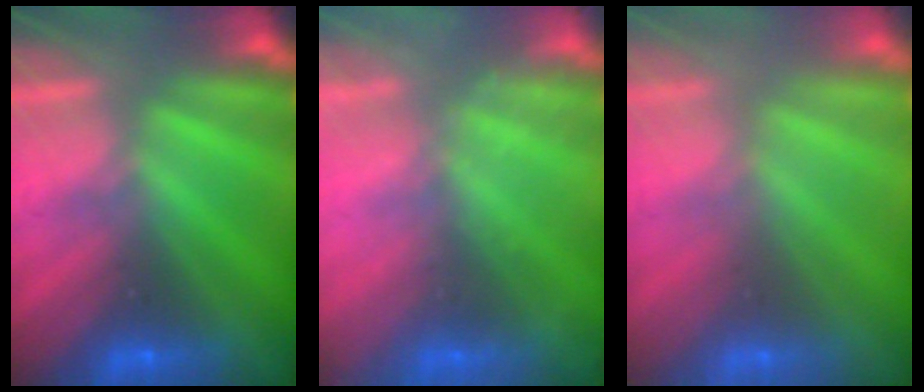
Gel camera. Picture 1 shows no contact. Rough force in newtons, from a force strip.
{"total": 2.4}
{"total": 2.7}